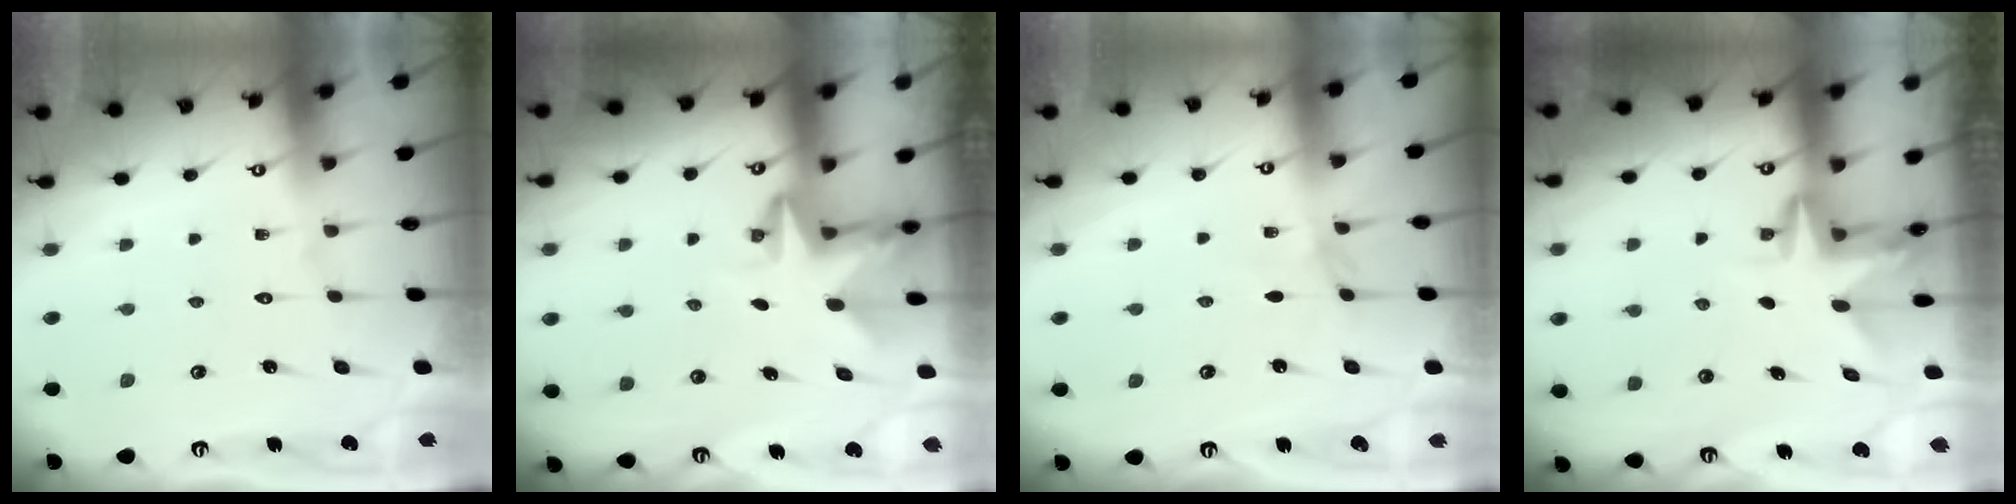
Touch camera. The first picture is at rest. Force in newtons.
{"total": 3.0, "press": 3.0, "slide": 0.1}
{"total": 2.4, "press": 2.3, "slide": 0.4}
{"total": 3.1, "press": 3.1, "slide": 0.4}